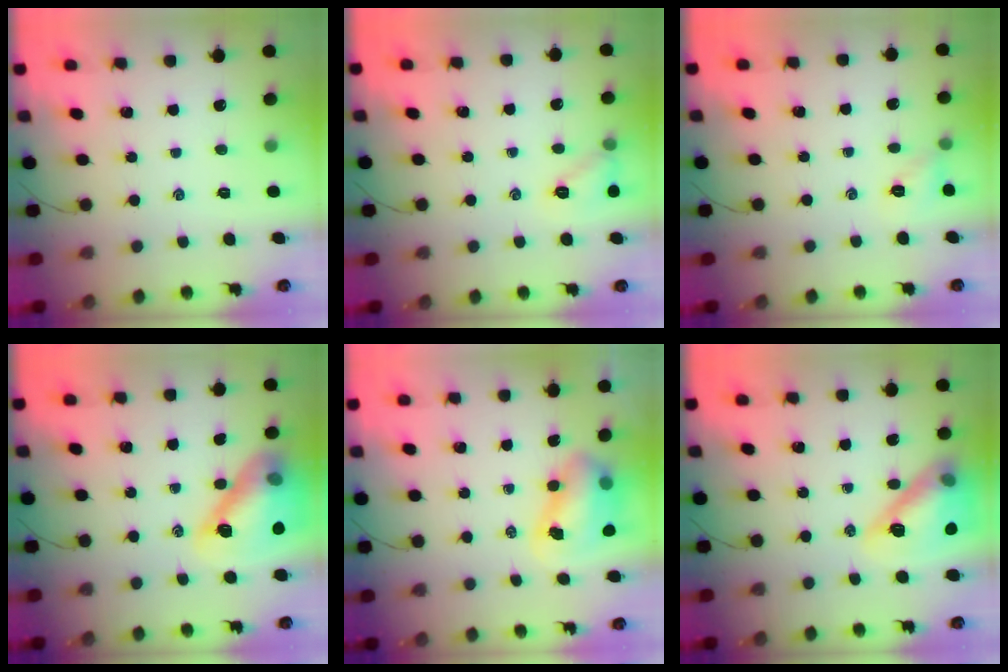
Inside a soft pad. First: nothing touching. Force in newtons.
{"total": 7.8, "press": 7.7, "slide": 1.1}
{"total": 5.3, "press": 5.3, "slide": 0.5}
{"total": 16.7, "press": 16.5, "slide": 2.9}
{"total": 8.8, "press": 8.5, "slide": 2.2}
{"total": 17.4, "press": 17.1, "slide": 3.0}